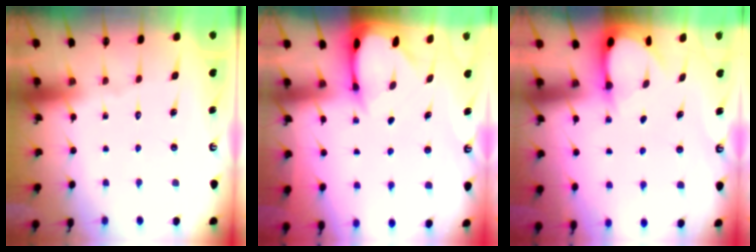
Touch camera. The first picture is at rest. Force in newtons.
{"total": 3.1, "press": 3.0, "slide": 0.4}
{"total": 3.1, "press": 3.1, "slide": 0.4}